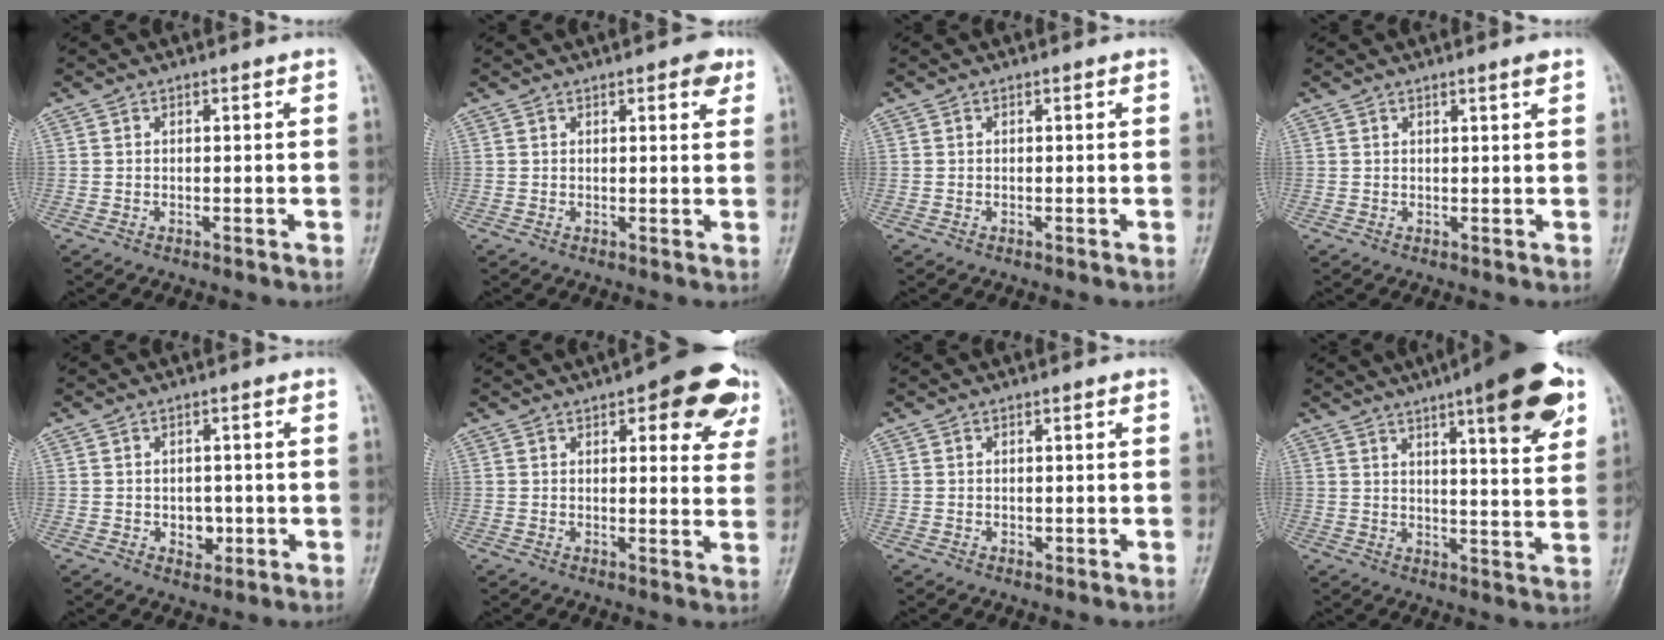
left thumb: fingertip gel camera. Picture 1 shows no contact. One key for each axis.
{"total": 3.4, "fx": 1.9, "fy": 1.3, "fz": 2.5, "tx": -0.022, "ty": -0.005, "tz": 0.019}
{"total": 0.0}
{"total": 1.4, "fx": 0.9, "fy": -0.1, "fz": 1.1, "tx": -0.016, "ty": -0.007, "tz": 0.015}
{"total": 3.7, "fx": -0.6, "fy": 2.9, "fz": 2.3, "tx": -0.013, "ty": 0.003, "tz": -0.004}
{"total": 13.2, "fx": 6.9, "fy": 5.2, "fz": 10.0, "tx": -0.077, "ty": -0.024, "tz": 0.076}
{"total": 0.7, "fx": 0.1, "fy": 0.5, "fz": 0.4, "tx": -0.002, "ty": 0.000, "tz": 0.001}
{"total": 16.4, "fx": 8.7, "fy": 3.6, "fz": 13.4, "tx": -0.160, "ty": -0.032, "tz": 0.118}